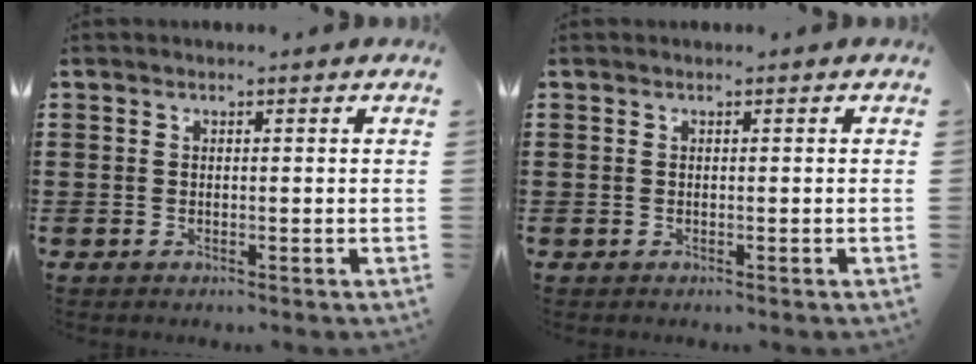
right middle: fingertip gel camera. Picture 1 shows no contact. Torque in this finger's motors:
{"motor_torque": [-0.18, 0.14, -0.22, -0.03]}